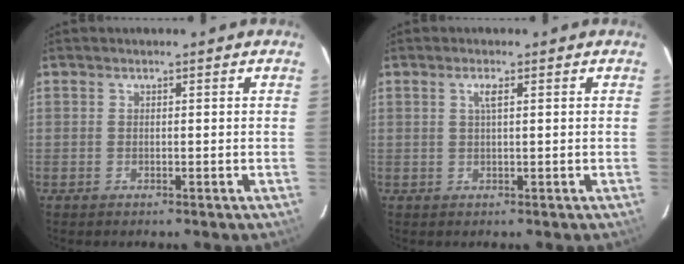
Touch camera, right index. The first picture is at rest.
{"total": 1.7, "force": [0.6, 0.0, 1.6], "torque": [-0.031, 0.002, 0.011]}